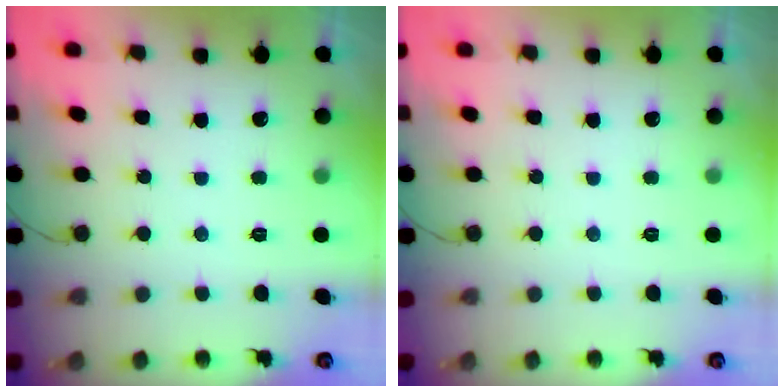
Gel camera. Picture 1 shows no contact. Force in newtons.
{"total": 0.0}